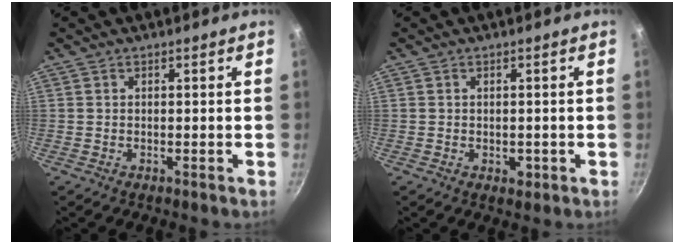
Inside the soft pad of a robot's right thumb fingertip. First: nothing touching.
{"total": 2.0, "force": [-0.6, 1.3, 1.3], "torque": [-0.016, -0.002, -0.005]}